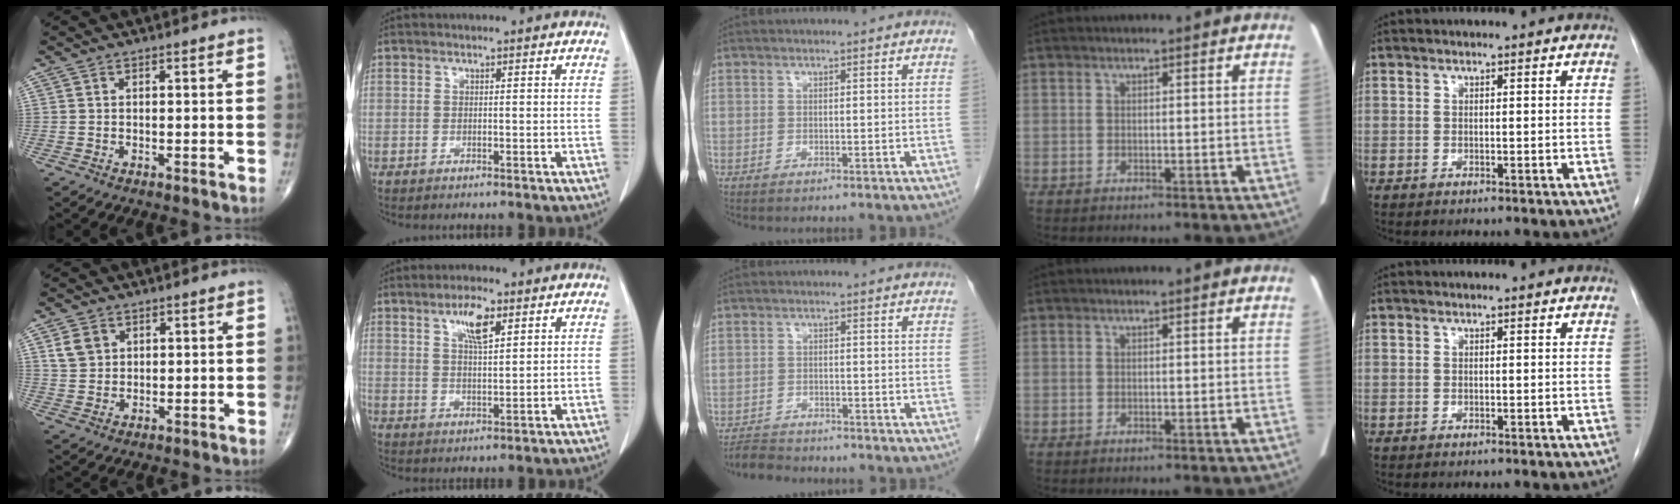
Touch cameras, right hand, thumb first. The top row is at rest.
{"thumb": {"total": 4.3, "force": [1.8, 3.4, 2.0], "torque": [-0.025, -0.006, 0.038]}, "index": {"total": 6.0, "force": [3.0, 1.8, 4.8], "torque": [-0.090, 0.002, 0.055]}, "middle": {"total": 3.7, "force": [-3.6, 0.8, 0.2], "torque": [-0.007, -0.012, -0.064]}}